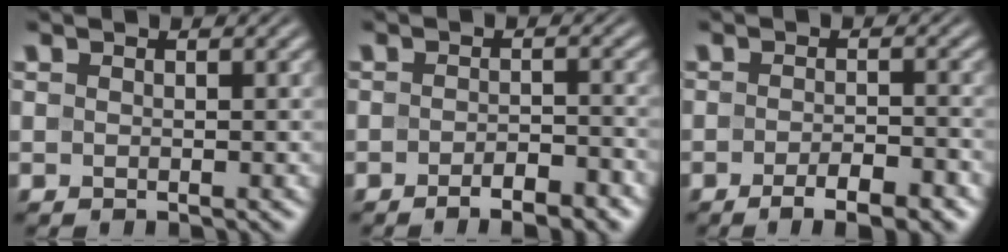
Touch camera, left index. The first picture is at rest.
{"total": 3.4, "force": [-2.2, 1.0, 2.4], "torque": [-0.036, 0.002, -0.033]}
{"total": 4.4, "force": [-2.6, 1.2, 3.3], "torque": [-0.052, -0.001, -0.037]}